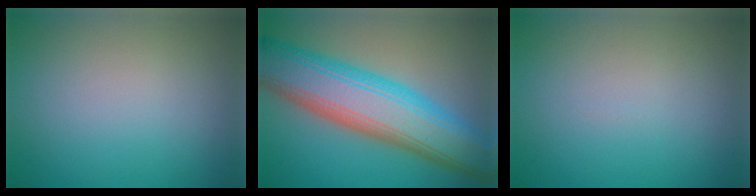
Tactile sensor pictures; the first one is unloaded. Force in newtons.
{"total": 11.5, "press": 11.5, "slide": 0.3}
{"total": 0.0}